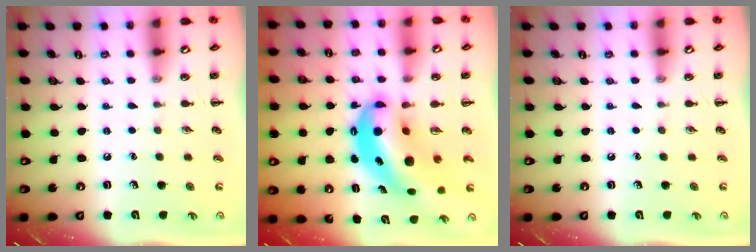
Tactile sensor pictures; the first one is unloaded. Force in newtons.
{"total": 11.1, "press": 10.8, "slide": 2.5}
{"total": 0.0}